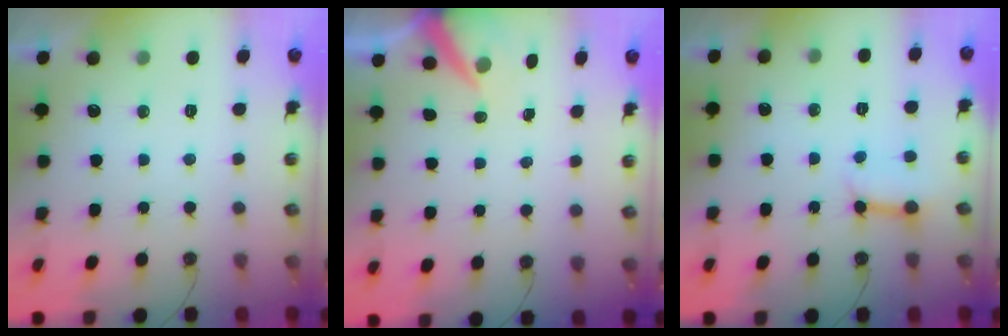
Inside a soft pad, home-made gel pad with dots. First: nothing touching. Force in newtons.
{"total": 5.3, "press": 5.3, "slide": 0.5}
{"total": 7.4, "press": 7.3, "slide": 0.9}